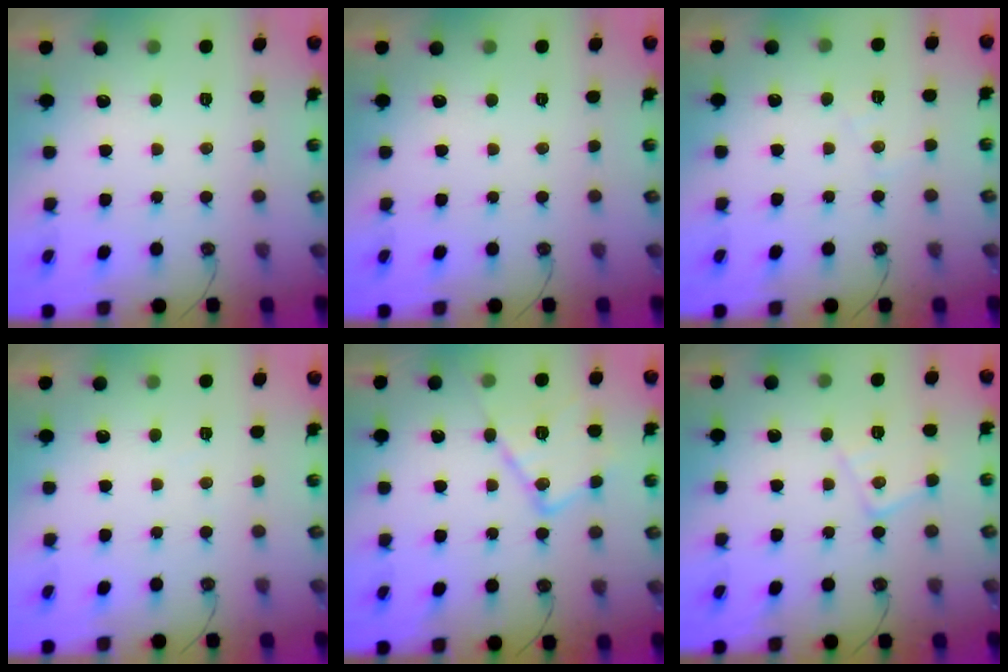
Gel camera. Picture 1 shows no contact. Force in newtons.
{"total": 0.0}
{"total": 6.6, "press": 6.5, "slide": 0.9}
{"total": 3.1, "press": 3.0, "slide": 0.5}
{"total": 14.6, "press": 14.6, "slide": 1.3}
{"total": 10.6, "press": 10.6, "slide": 0.7}